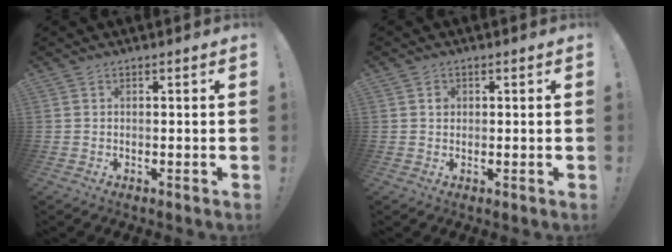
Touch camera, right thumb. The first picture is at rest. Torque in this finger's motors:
{"motor_torque": [0.32, 0.51, 0.06, -0.11, 0.00]}